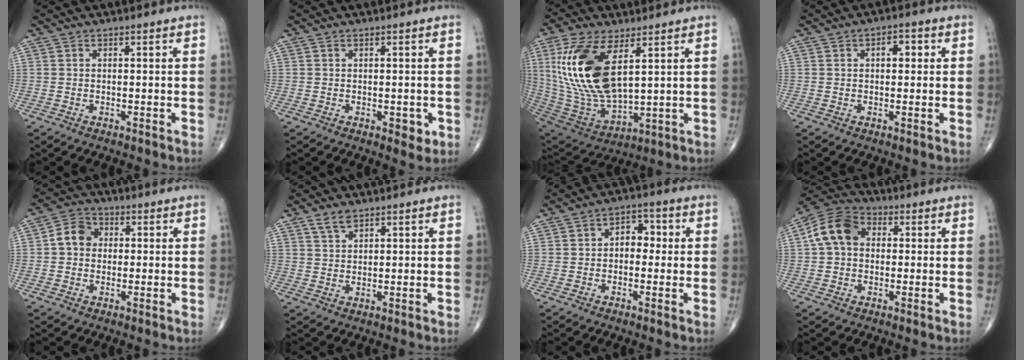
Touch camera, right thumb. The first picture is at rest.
{"total": 2.5, "force": [-0.7, 1.4, 2.0], "torque": [-0.011, -0.001, -0.006]}
{"total": 20.3, "force": [6.1, 9.3, 17.0], "torque": [-0.348, -0.029, 0.128]}
{"total": 3.3, "force": [0.8, 1.9, 2.6], "torque": [-0.029, 0.008, 0.007]}
{"total": 5.6, "force": [0.2, 4.7, 3.0], "torque": [-0.040, 0.017, -0.008]}
{"total": 3.0, "force": [2.2, 1.3, 1.5], "torque": [-0.027, -0.007, 0.045]}
{"total": 5.0, "force": [0.2, 3.5, 3.6], "torque": [-0.025, 0.019, -0.008]}
{"total": 9.4, "force": [1.1, 7.0, 6.2], "torque": [-0.111, 0.028, 0.009]}